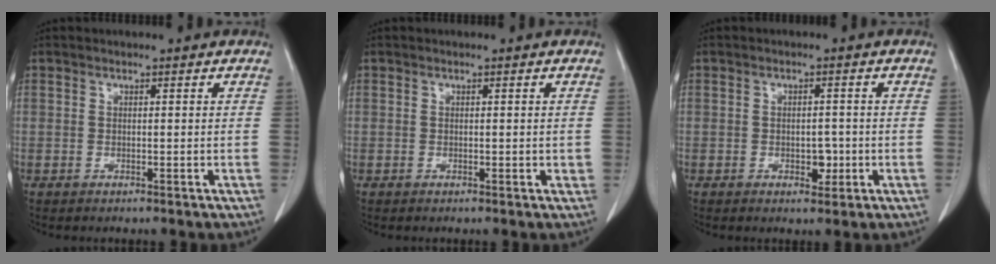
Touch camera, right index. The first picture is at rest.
{"total": 0.8, "force": [0.0, 0.5, 0.6], "torque": [-0.006, 0.001, 0.002]}
{"total": 2.7, "force": [-0.7, 1.6, 2.0], "torque": [-0.027, 0.005, -0.003]}